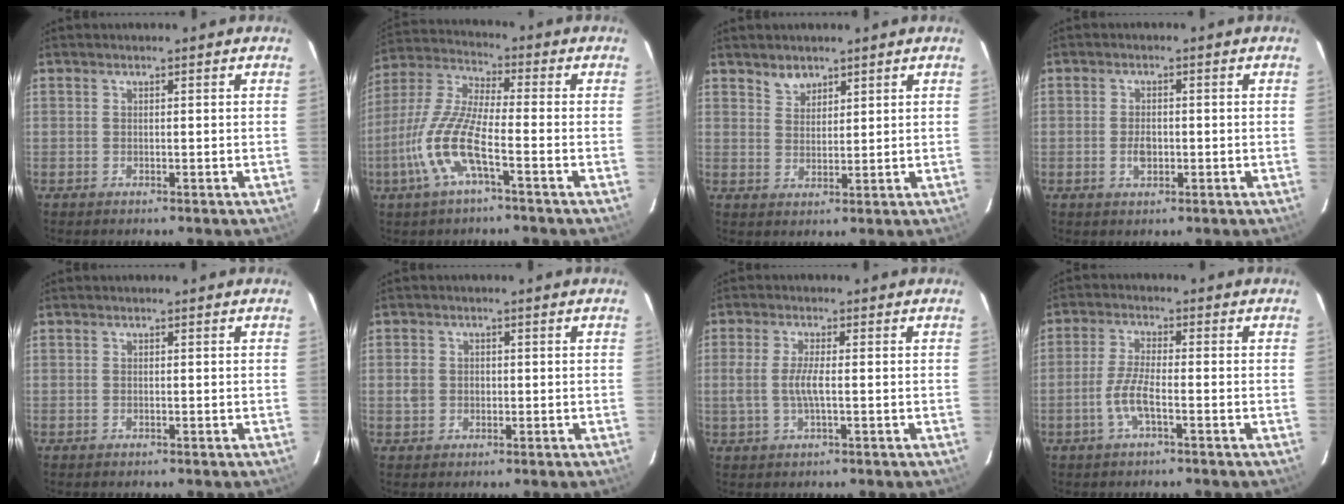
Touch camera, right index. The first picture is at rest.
{"total": 11.7, "force": [-4.8, 2.1, 10.5], "torque": [-0.234, -0.004, -0.099]}
{"total": 3.2, "force": [2.5, 1.7, 0.7], "torque": [-0.007, 0.004, 0.046]}
{"total": 2.9, "force": [-0.8, 1.8, 2.1], "torque": [-0.041, -0.002, -0.011]}
{"total": 0.0}
{"total": 3.1, "force": [-0.3, 2.8, 1.2], "torque": [-0.024, 0.007, -0.006]}
{"total": 4.6, "force": [-0.6, 0.9, 4.5], "torque": [-0.092, -0.002, -0.010]}
{"total": 5.2, "force": [-2.2, 0.9, 4.6], "torque": [-0.103, -0.001, -0.046]}